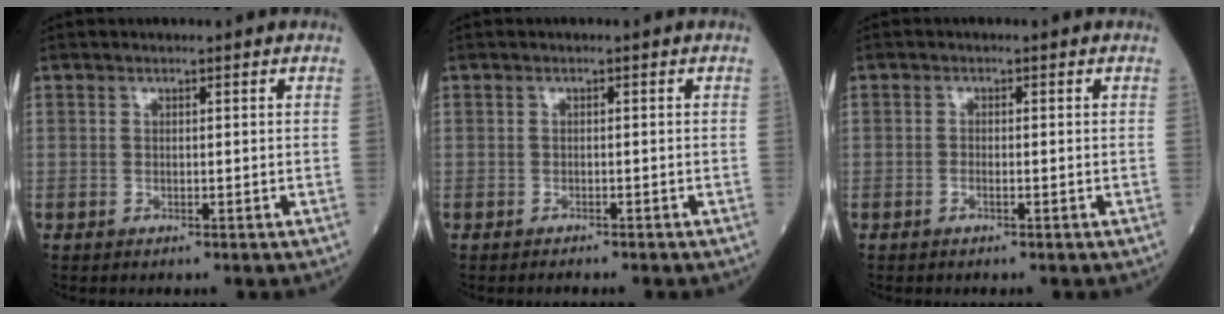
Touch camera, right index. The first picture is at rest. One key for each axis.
{"total": 2.3, "fx": -2.0, "fy": 0.4, "fz": 0.9, "tx": -0.015, "ty": -0.004, "tz": -0.023}
{"total": 0.9, "fx": -0.4, "fy": 0.3, "fz": 0.8, "tx": -0.018, "ty": 0.001, "tz": -0.007}